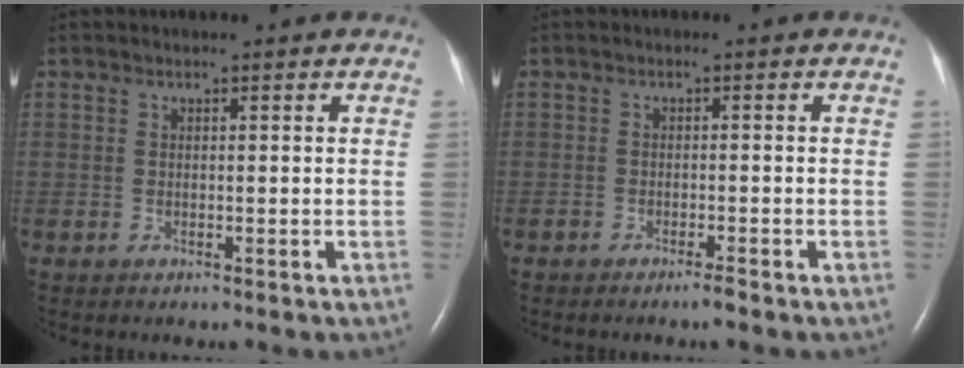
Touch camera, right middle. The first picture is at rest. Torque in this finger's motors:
{"motor_torque": [0.01, 0.04, -0.03, 0.01]}